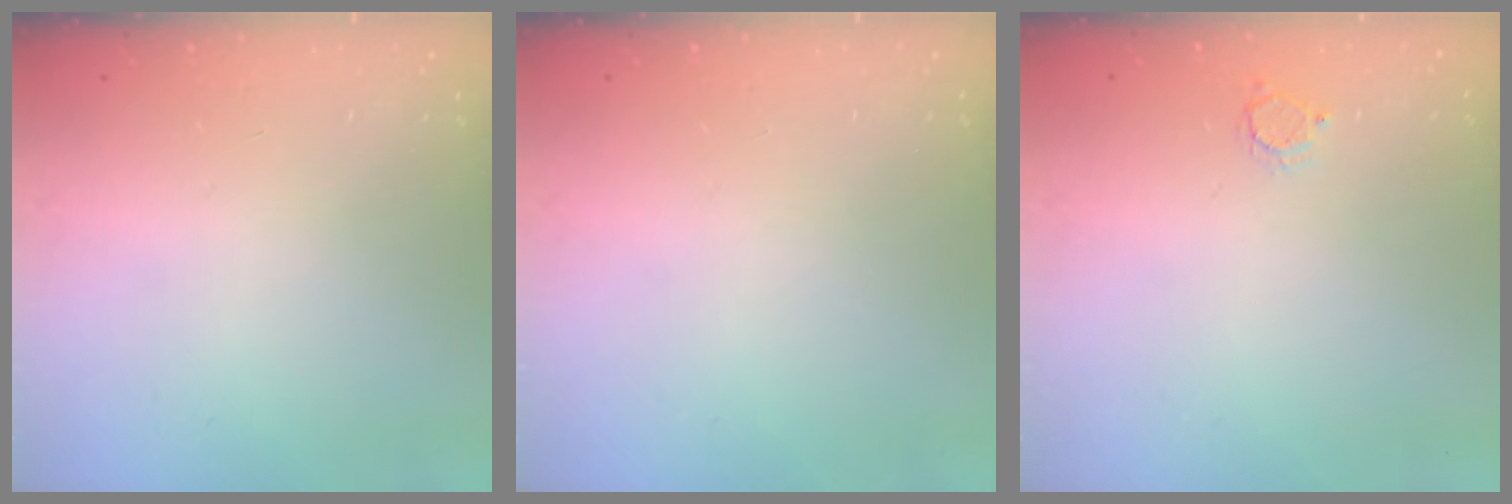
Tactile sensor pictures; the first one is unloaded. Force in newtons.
{"total": 0.0}
{"total": 2.6, "press": 2.6, "slide": 0.2}